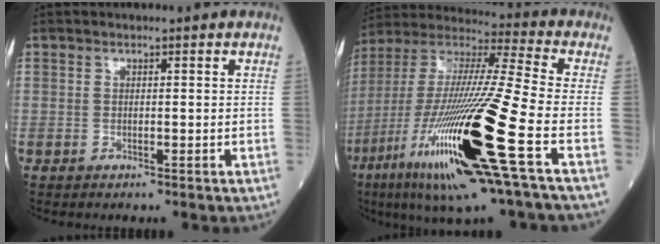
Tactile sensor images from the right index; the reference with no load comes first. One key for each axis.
{"total": 25.7, "fx": -9.4, "fy": 1.0, "fz": 23.9, "tx": -0.482, "ty": -0.048, "tz": -0.177}